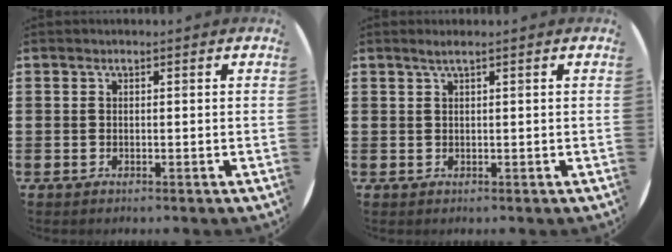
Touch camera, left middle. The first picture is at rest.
{"total": 1.0, "force": [0.5, -0.1, 0.9], "torque": [-0.015, 0.002, 0.009]}